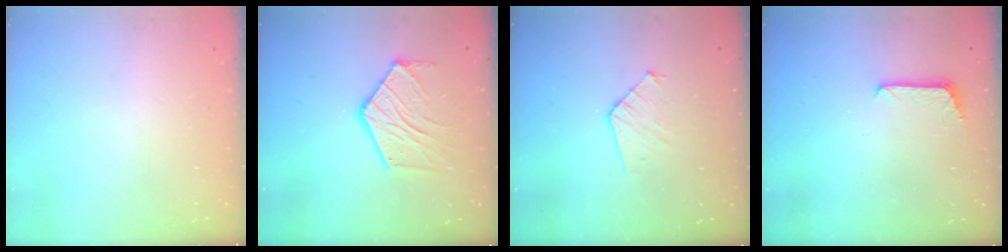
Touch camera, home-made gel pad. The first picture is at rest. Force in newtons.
{"total": 12.6, "press": 12.5, "slide": 0.9}
{"total": 7.4, "press": 7.4, "slide": 0.7}
{"total": 5.9, "press": 5.9, "slide": 0.5}